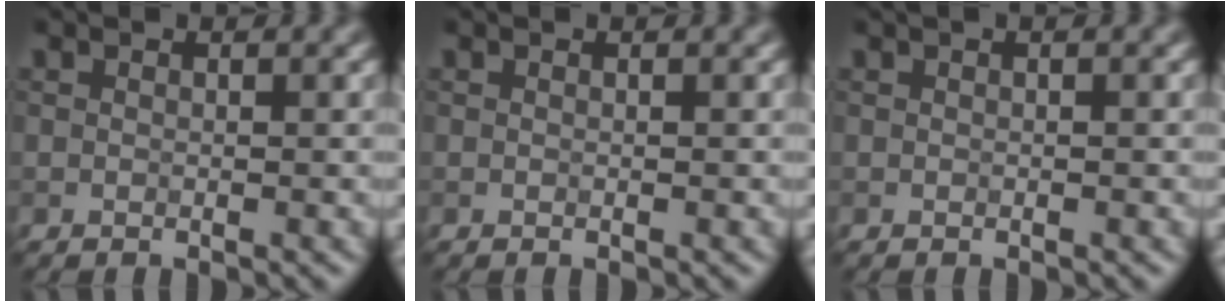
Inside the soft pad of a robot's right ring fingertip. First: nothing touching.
{"total": 0.0}
{"total": 0.6, "force": [0.3, 0.1, 0.5], "torque": [-0.009, 0.005, 0.004]}